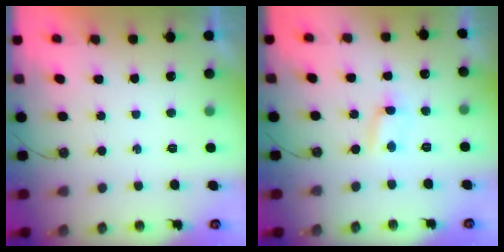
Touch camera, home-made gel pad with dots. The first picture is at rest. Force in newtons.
{"total": 1.8, "press": 1.8, "slide": 0.2}